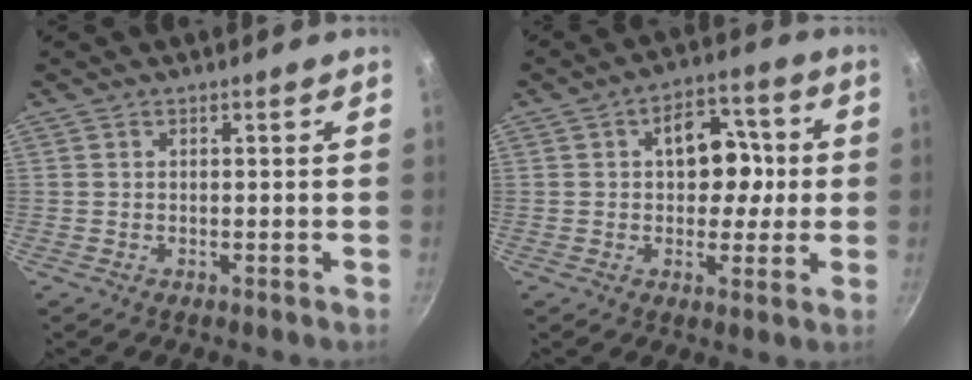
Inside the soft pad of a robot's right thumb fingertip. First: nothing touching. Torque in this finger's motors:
{"motor_torque": [-0.94, 1.32, 0.66, -0.08, 0.19]}